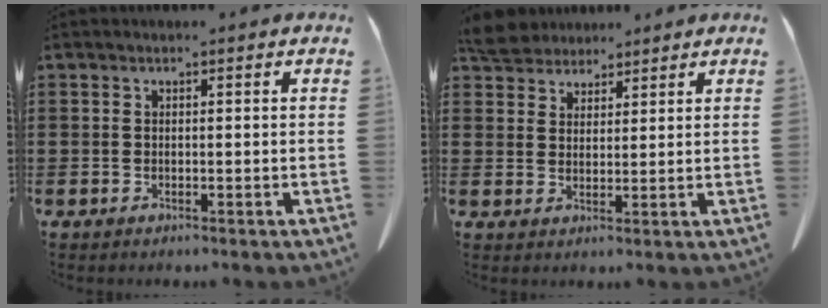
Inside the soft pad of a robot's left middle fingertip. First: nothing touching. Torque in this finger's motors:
{"motor_torque": [0.37, 0.26, 0.03, 0.00]}